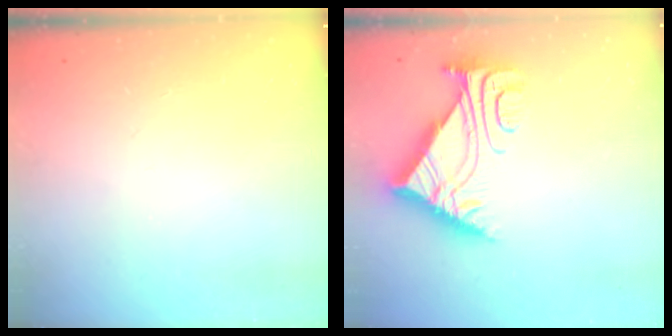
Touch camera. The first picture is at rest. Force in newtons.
{"total": 10.8, "press": 10.7, "slide": 0.9}